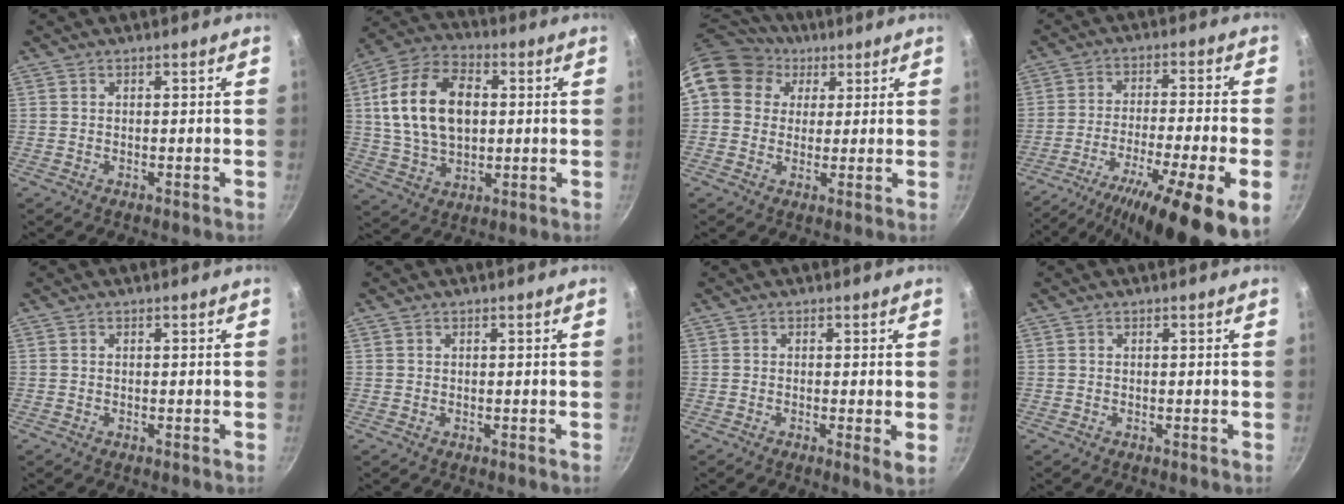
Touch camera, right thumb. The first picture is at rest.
{"total": 17.7, "force": [2.5, 11.5, 13.2], "torque": [-0.220, 0.011, 0.037]}
{"total": 14.2, "force": [5.6, 11.7, 5.7], "torque": [-0.098, 0.018, 0.087]}
{"total": 19.4, "force": [-11.1, 2.6, 15.7], "torque": [-0.251, 0.040, -0.185]}
{"total": 0.0}
{"total": 0.0}
{"total": 2.1, "force": [0.2, 0.3, 2.1], "torque": [-0.032, -0.011, -0.001]}
{"total": 0.0}